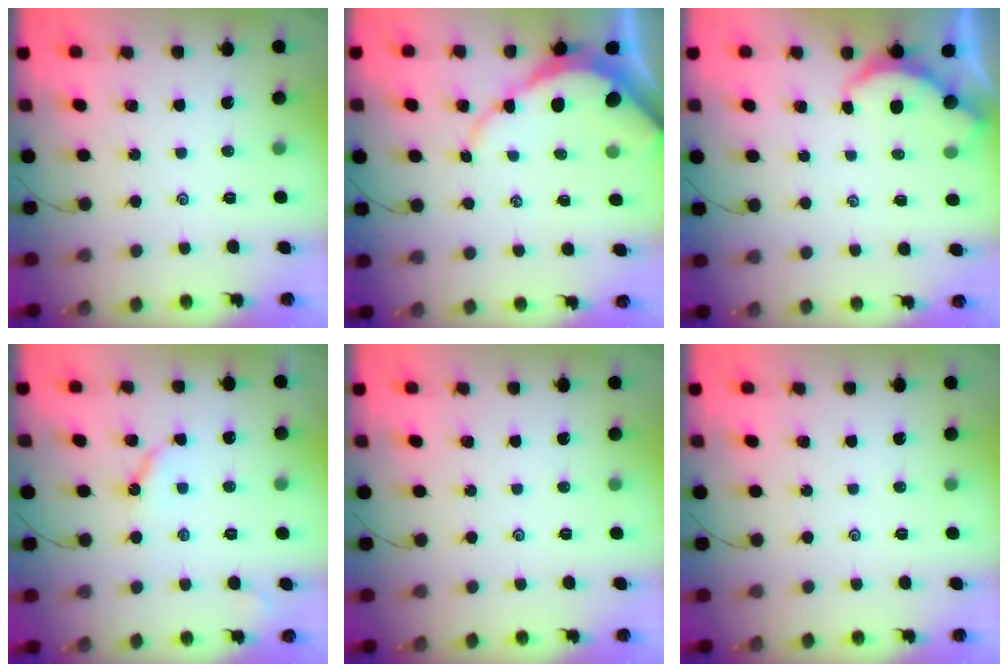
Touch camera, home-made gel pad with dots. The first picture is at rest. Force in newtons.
{"total": 8.5, "press": 8.5, "slide": 0.7}
{"total": 2.7, "press": 2.7, "slide": 0.3}
{"total": 5.1, "press": 5.1, "slide": 0.7}
{"total": 0.0}
{"total": 0.0}